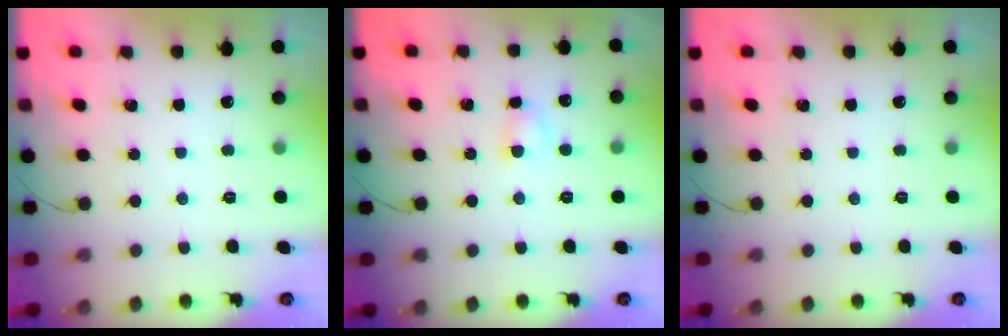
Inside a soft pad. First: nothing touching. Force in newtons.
{"total": 3.0, "press": 2.7, "slide": 1.2}
{"total": 0.0}